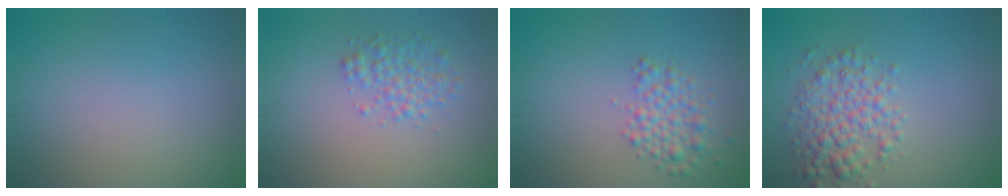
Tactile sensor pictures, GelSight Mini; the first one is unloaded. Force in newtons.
{"total": 2.4, "press": 2.4, "slide": 0.1}
{"total": 2.9, "press": 2.9, "slide": 0.1}
{"total": 4.0, "press": 4.0, "slide": 0.1}